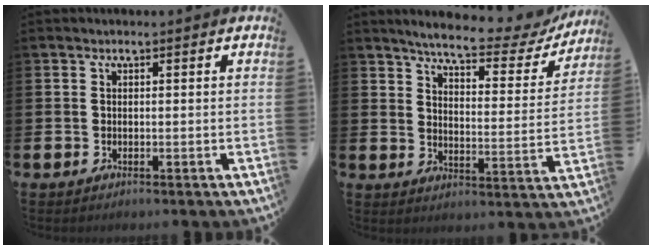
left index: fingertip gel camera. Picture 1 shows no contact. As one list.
[{"total": 6.5, "force": [5.8, 1.1, 2.8], "torque": [-0.064, -0.040, 0.090]}]